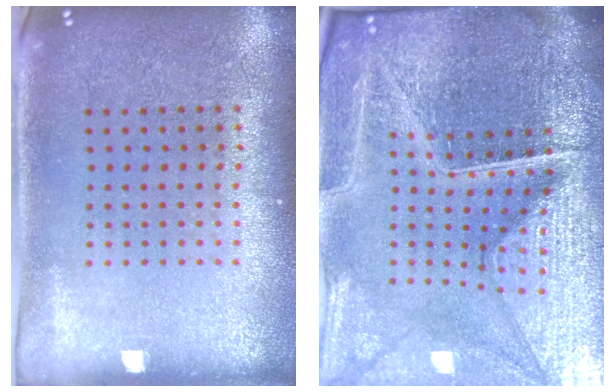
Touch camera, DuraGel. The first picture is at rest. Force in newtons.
{"total": 6.6, "press": 5.9, "slide": 3.0}